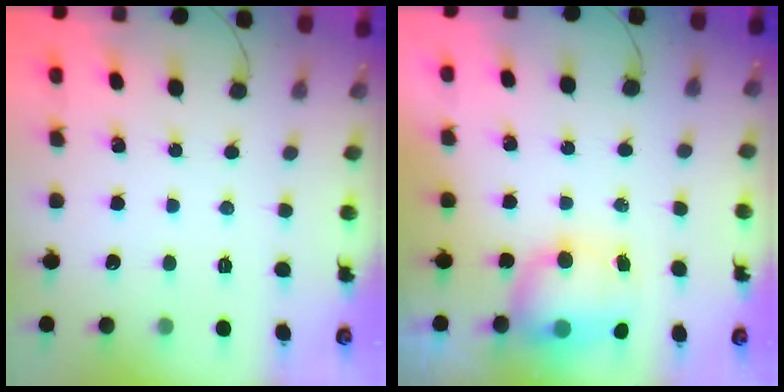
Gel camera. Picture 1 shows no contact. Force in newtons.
{"total": 7.8, "press": 7.4, "slide": 2.6}